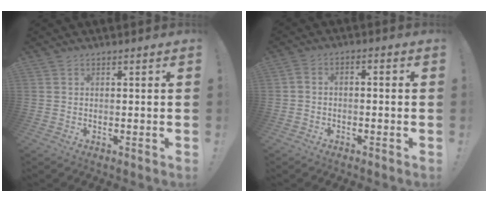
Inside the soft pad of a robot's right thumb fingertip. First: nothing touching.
{"total": 2.8, "force": [-2.2, 1.0, 1.4], "torque": [-0.029, 0.008, -0.041]}